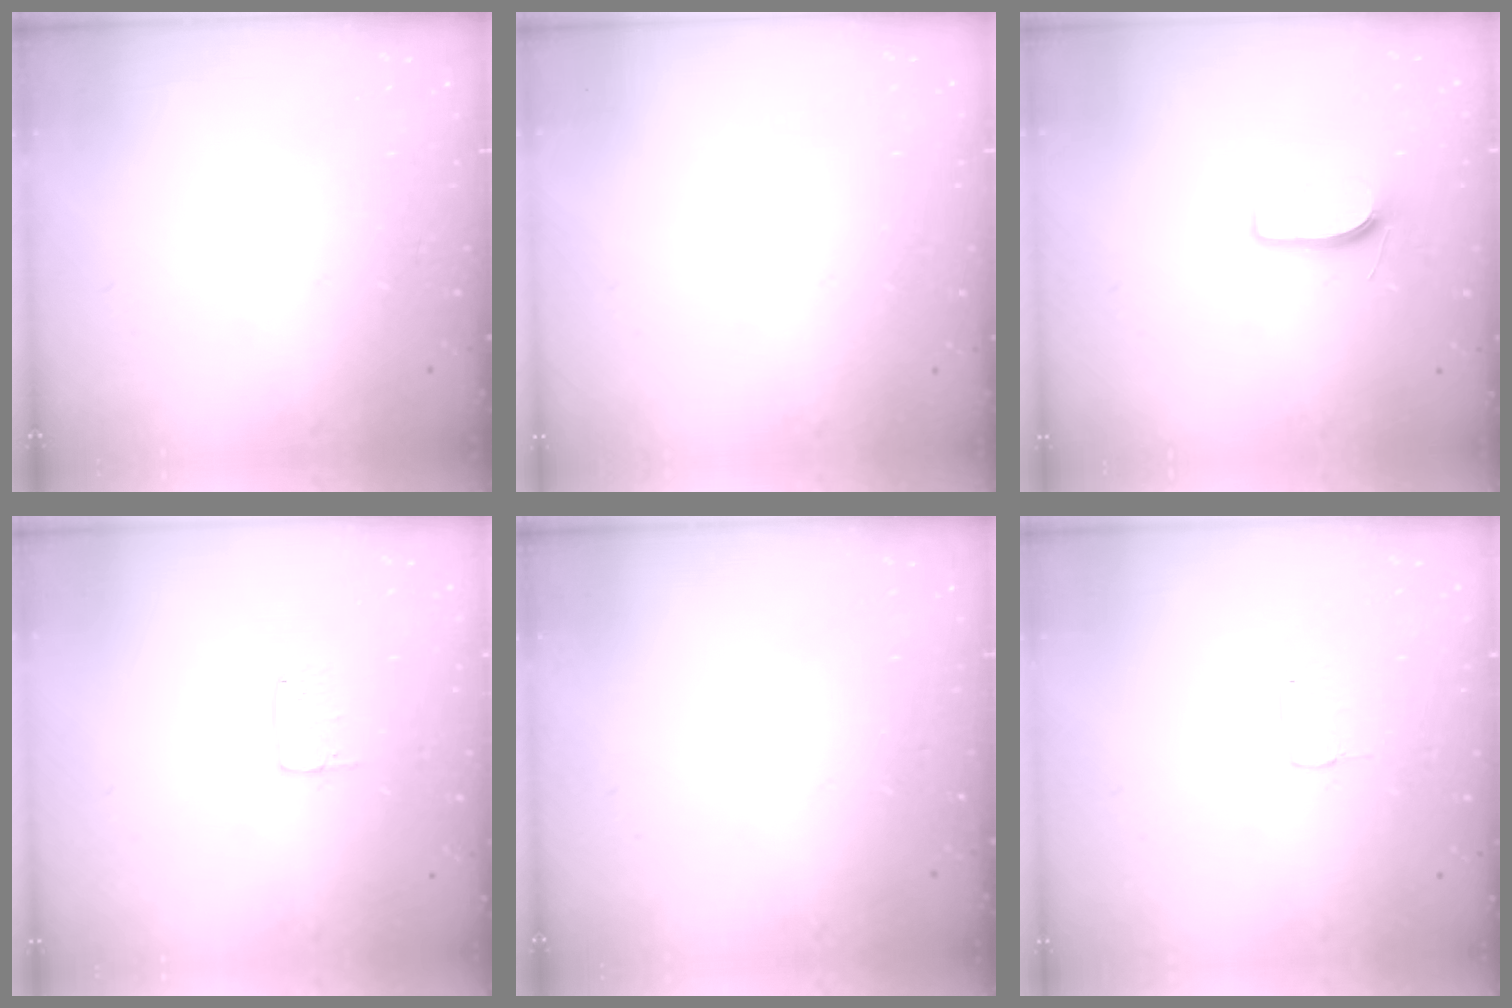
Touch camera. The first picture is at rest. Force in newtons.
{"total": 0.0}
{"total": 6.1, "press": 6.0, "slide": 0.7}
{"total": 3.4, "press": 3.4, "slide": 0.3}
{"total": 0.0}
{"total": 3.3, "press": 3.3, "slide": 0.1}